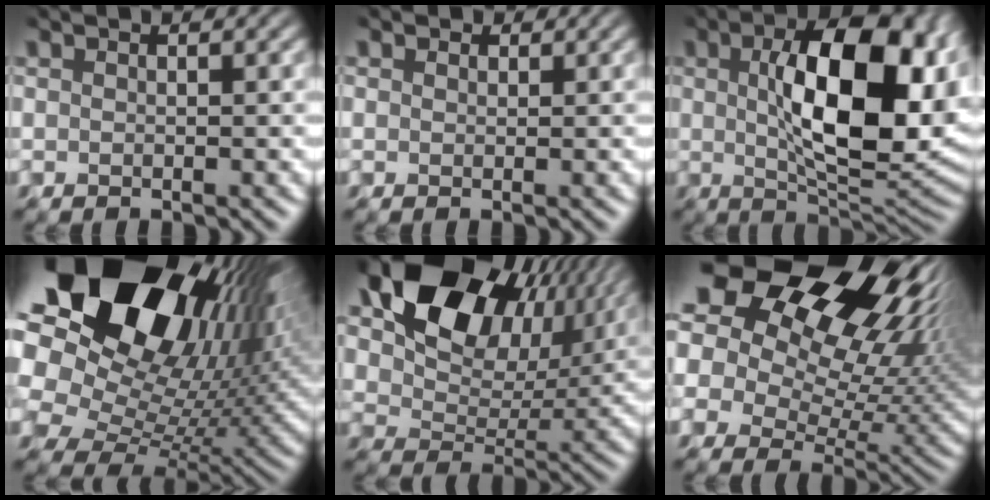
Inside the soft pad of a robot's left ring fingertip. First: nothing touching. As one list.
[{"total": 0.7, "force": [0.4, 0.6, 0.2], "torque": [0.000, 0.005, 0.001]}, {"total": 13.0, "force": [2.0, 5.6, 11.6], "torque": [-0.169, 0.009, 0.035]}, {"total": 21.2, "force": [11.0, 12.6, 13.1], "torque": [-0.241, 0.037, 0.193]}, {"total": 14.2, "force": [7.7, 8.9, 7.9], "torque": [-0.145, 0.022, 0.136]}, {"total": 20.2, "force": [10.7, 11.4, 12.8], "torque": [-0.208, 0.064, 0.168]}]